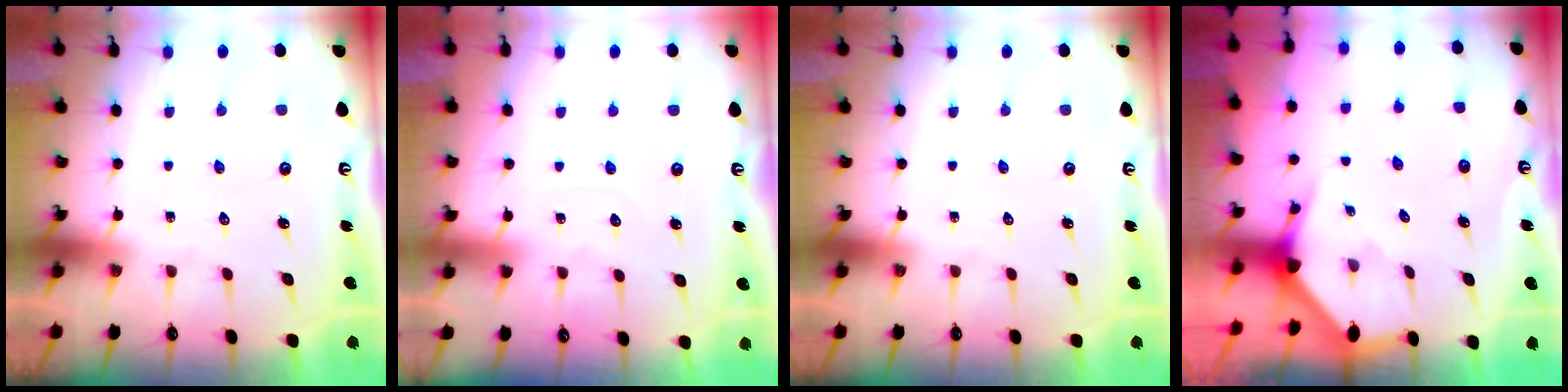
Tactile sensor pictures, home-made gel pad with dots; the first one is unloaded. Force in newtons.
{"total": 2.9, "press": 2.9, "slide": 0.3}
{"total": 0.0}
{"total": 2.2, "press": 2.2, "slide": 0.2}